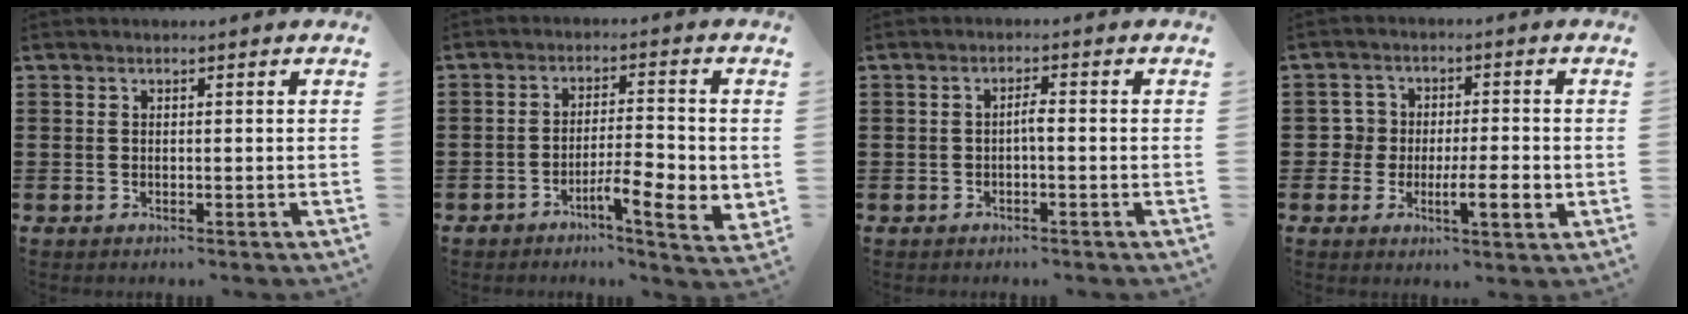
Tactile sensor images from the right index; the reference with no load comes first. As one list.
[{"total": 6.2, "force": [-2.8, 1.6, 5.3], "torque": [-0.081, -0.004, -0.048]}, {"total": 1.7, "force": [-0.5, 0.2, 1.6], "torque": [-0.031, 0.002, -0.010]}, {"total": 5.9, "force": [-1.4, 3.7, 4.4], "torque": [-0.089, 0.010, -0.026]}]